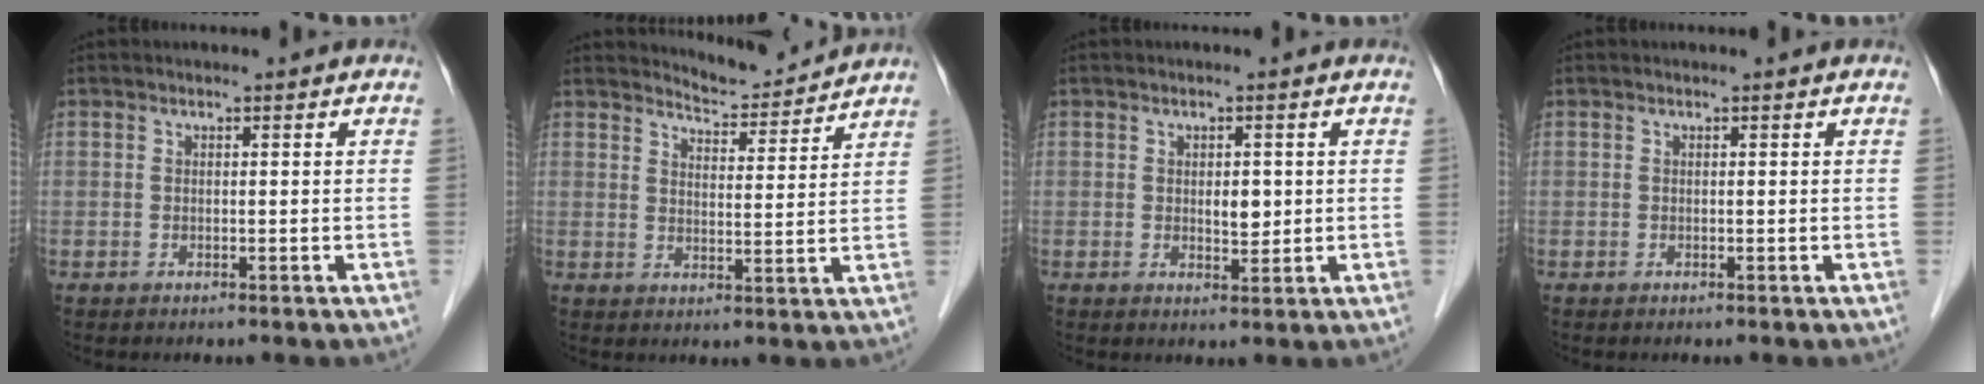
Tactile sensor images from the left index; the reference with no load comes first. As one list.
[{"total": 5.9, "force": [5.9, -0.1, -0.4], "torque": [-0.006, -0.009, 0.086]}, {"total": 2.6, "force": [0.3, 1.4, 2.2], "torque": [-0.033, -0.002, 0.008]}, {"total": 0.0}]